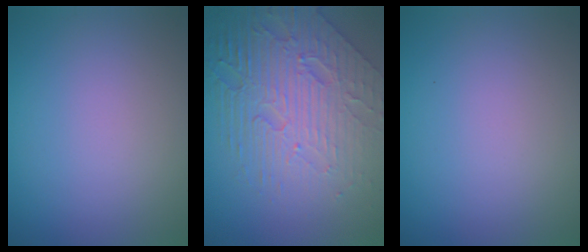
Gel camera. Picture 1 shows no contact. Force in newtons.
{"total": 8.4, "press": 5.7, "slide": 6.2}
{"total": 0.0}